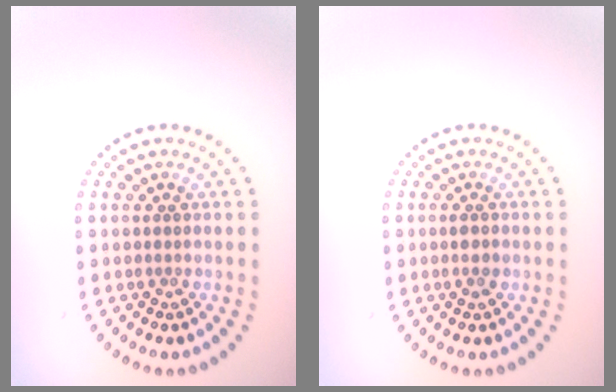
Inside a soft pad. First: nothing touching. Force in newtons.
{"total": 1.1, "press": 1.1, "slide": 0.1}